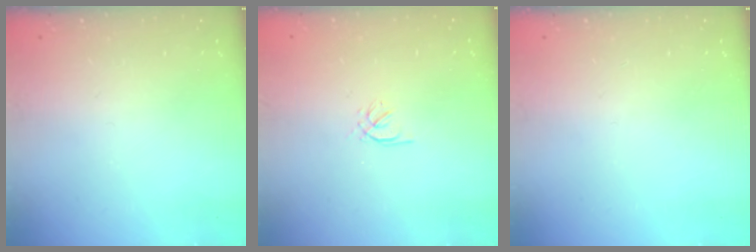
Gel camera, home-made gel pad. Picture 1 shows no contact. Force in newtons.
{"total": 0.5, "press": 0.3, "slide": 0.4}
{"total": 0.0}